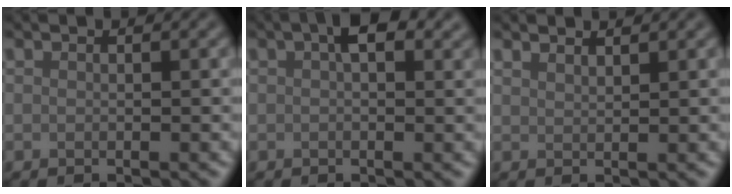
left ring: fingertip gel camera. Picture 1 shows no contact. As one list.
[{"total": 3.0, "force": [1.3, 1.2, 2.5], "torque": [-0.038, 0.010, 0.017]}, {"total": 1.4, "force": [1.4, 0.2, 0.3], "torque": [-0.004, 0.002, 0.017]}]